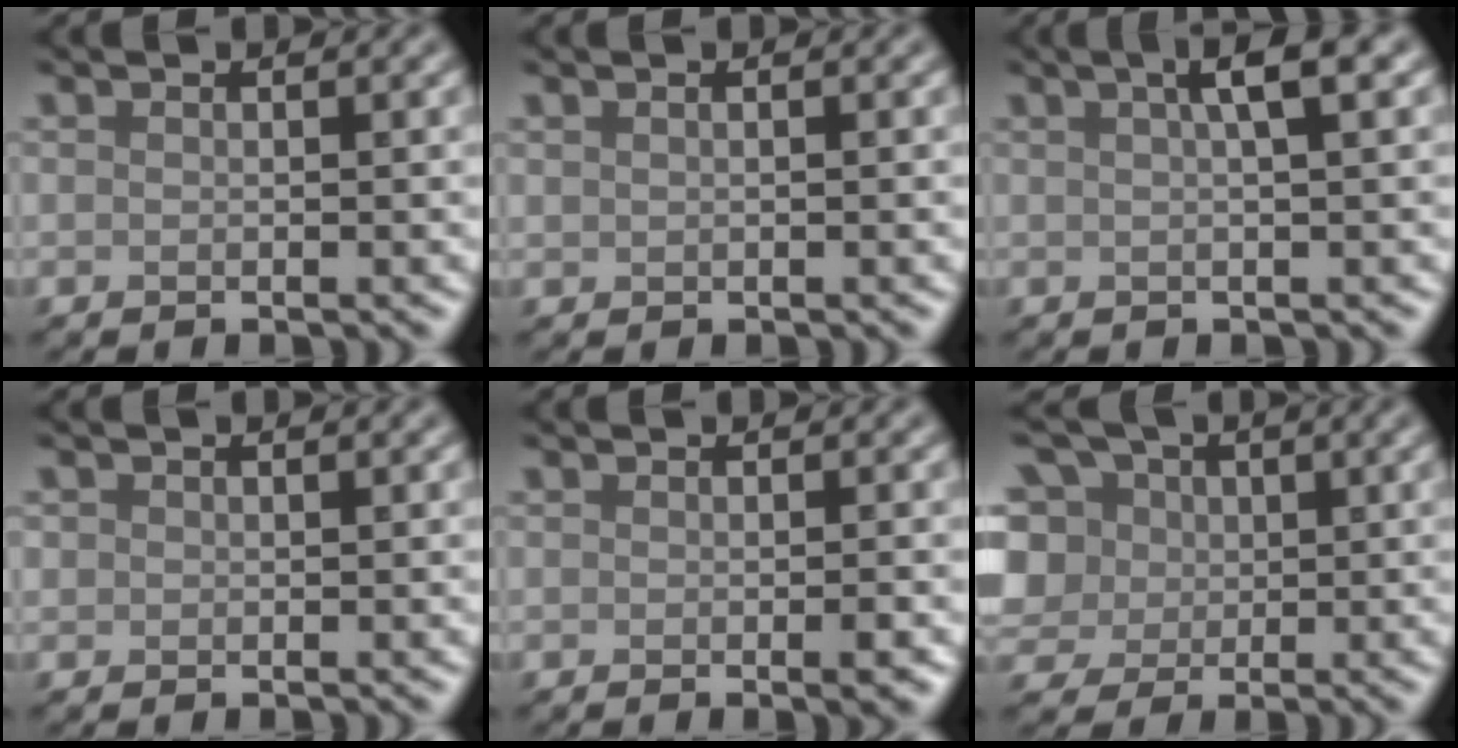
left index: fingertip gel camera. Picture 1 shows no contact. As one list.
[{"total": 0.0}, {"total": 3.4, "force": [1.2, 0.7, 3.1], "torque": [-0.037, 0.013, 0.016]}, {"total": 0.5, "force": [0.2, 0.5, 0.1], "torque": [0.004, -0.001, 0.003]}, {"total": 1.3, "force": [-0.3, 0.2, 1.2], "torque": [-0.013, -0.002, -0.005]}, {"total": 13.5, "force": [3.9, 10.9, 6.9], "torque": [-0.160, 0.047, 0.042]}]